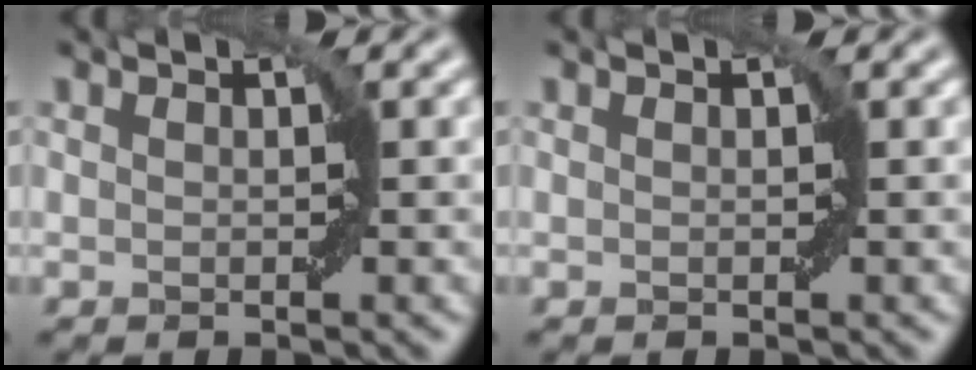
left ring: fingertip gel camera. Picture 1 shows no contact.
{"total": 0.0}